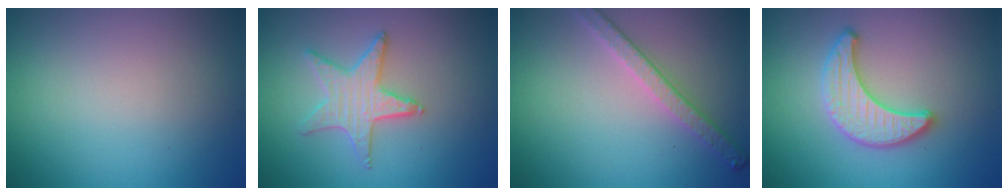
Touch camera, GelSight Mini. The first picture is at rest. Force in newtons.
{"total": 3.2, "press": 3.1, "slide": 0.6}
{"total": 2.8, "press": 2.7, "slide": 0.8}
{"total": 3.4, "press": 3.4, "slide": 0.0}